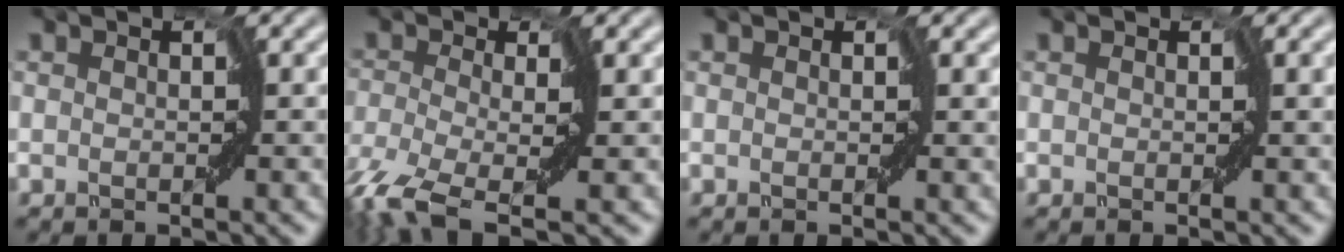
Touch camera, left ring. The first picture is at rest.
{"total": 6.9, "force": [-3.8, 2.8, 5.0], "torque": [-0.117, -0.022, -0.083]}
{"total": 0.7, "force": [0.1, 0.3, 0.7], "torque": [-0.007, -0.003, -0.002]}
{"total": 1.9, "force": [0.2, 0.7, 1.7], "torque": [-0.026, -0.001, -0.003]}